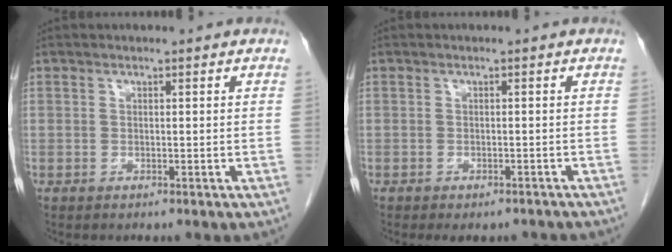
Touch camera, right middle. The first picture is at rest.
{"total": 4.9, "force": [-4.2, 2.0, 1.5], "torque": [-0.008, -0.003, -0.050]}